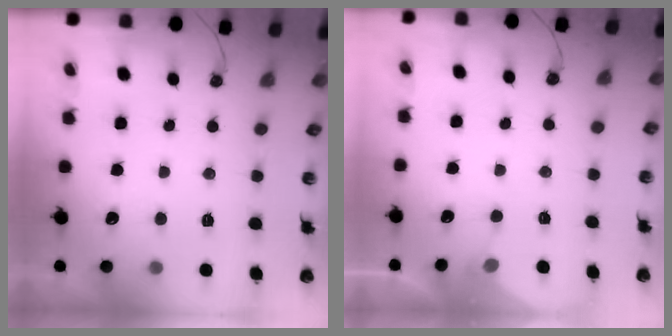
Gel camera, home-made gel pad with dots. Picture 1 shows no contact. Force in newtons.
{"total": 2.7, "press": 2.7, "slide": 0.4}